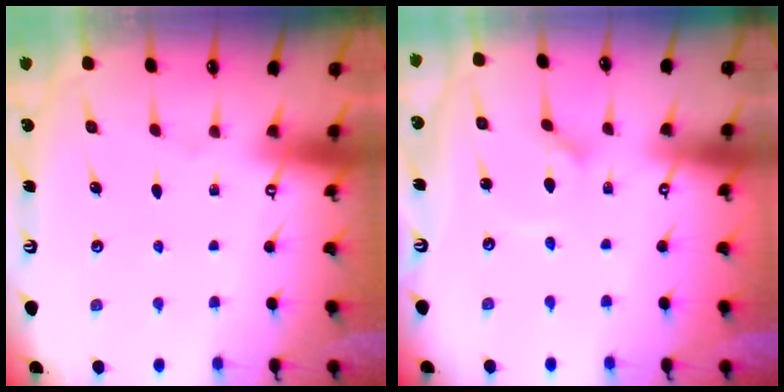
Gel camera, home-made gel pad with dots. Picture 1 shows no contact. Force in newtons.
{"total": 1.5, "press": 1.5, "slide": 0.1}